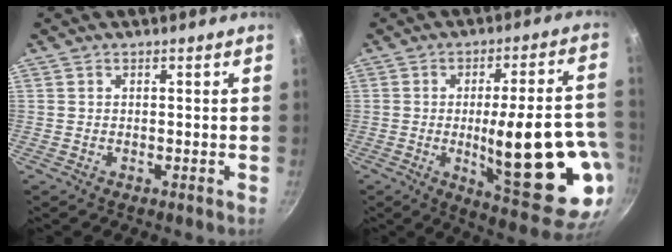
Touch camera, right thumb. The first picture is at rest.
{"total": 24.0, "force": [-4.7, 6.9, 22.5], "torque": [-0.291, 0.000, -0.049]}